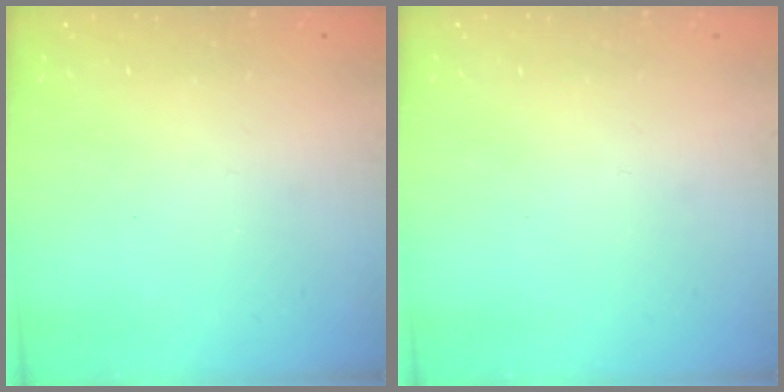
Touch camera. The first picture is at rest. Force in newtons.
{"total": 0.7, "press": 0.7, "slide": 0.1}